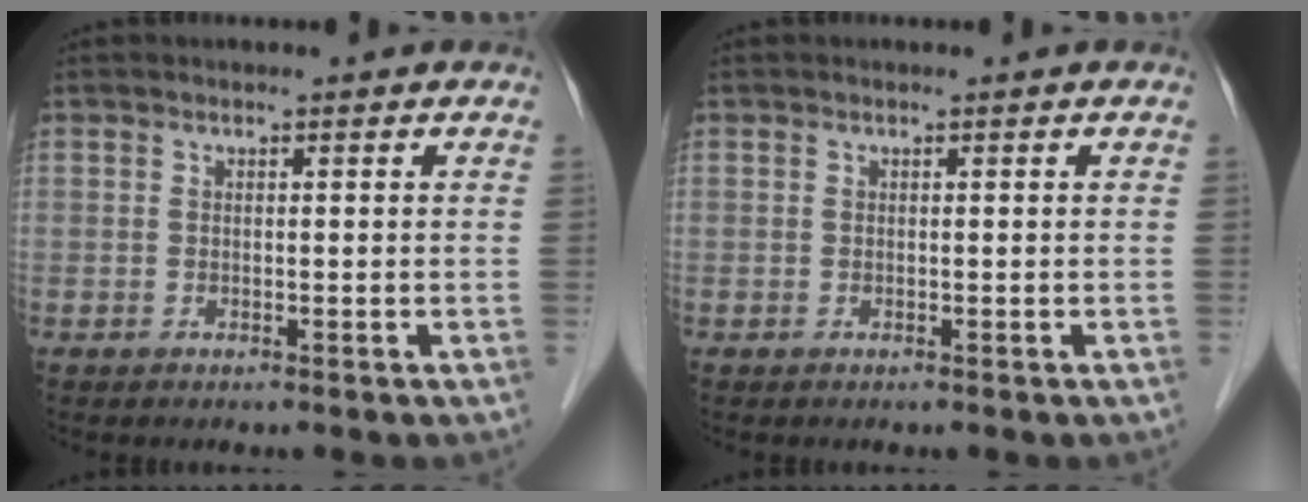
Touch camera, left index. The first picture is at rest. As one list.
[{"total": 0.0}]